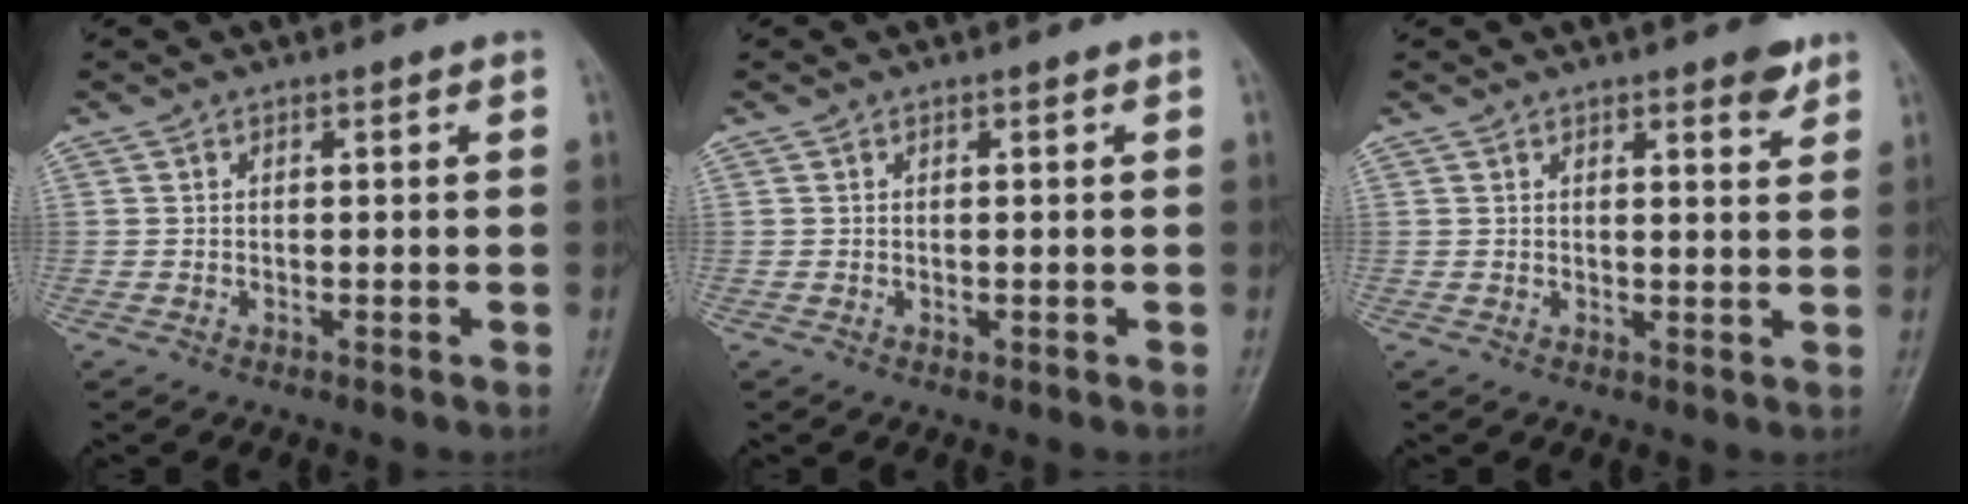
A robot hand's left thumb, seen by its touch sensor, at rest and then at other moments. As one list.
[{"total": 0.5, "force": [0.3, 0.2, 0.4], "torque": [-0.005, -0.002, 0.004]}, {"total": 4.0, "force": [2.7, 1.1, 2.7], "torque": [-0.025, -0.016, 0.033]}]